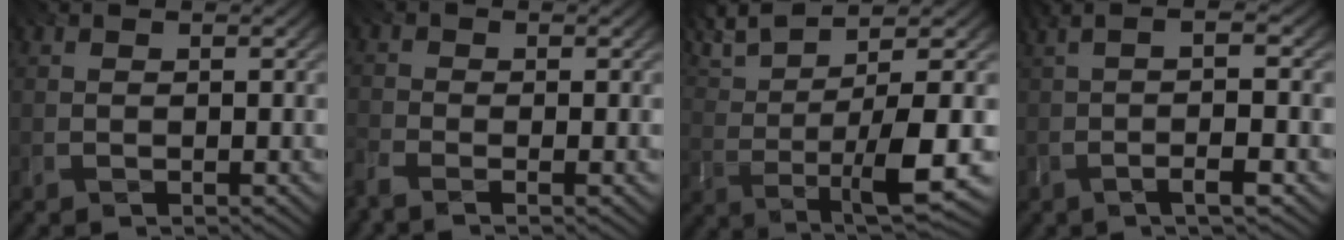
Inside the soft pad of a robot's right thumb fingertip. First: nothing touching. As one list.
[{"total": 2.8, "force": [-2.5, 0.7, 1.0], "torque": [-0.031, -0.004, -0.064]}, {"total": 10.1, "force": [2.9, 2.8, 9.3], "torque": [-0.183, 0.005, 0.054]}, {"total": 5.3, "force": [-1.5, 0.5, 5.0], "torque": [-0.079, 0.012, -0.032]}]